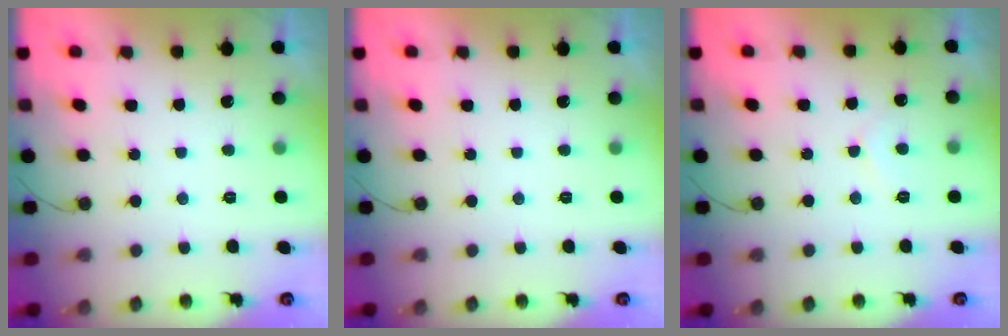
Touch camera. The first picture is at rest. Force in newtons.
{"total": 0.0}
{"total": 4.6, "press": 4.6, "slide": 0.5}